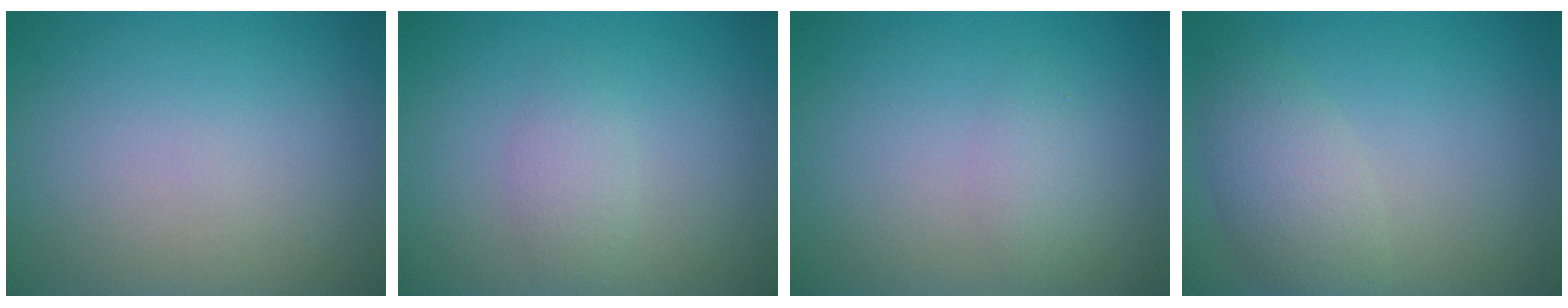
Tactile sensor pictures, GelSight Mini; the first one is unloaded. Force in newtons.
{"total": 1.7, "press": 1.7, "slide": 0.0}
{"total": 1.4, "press": 1.4, "slide": 0.1}
{"total": 3.6, "press": 3.6, "slide": 0.2}